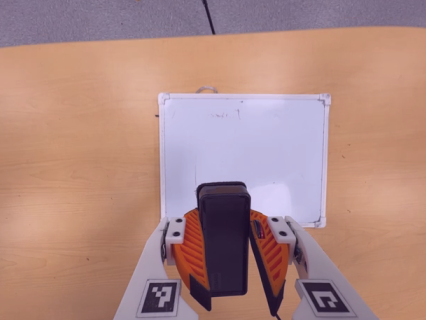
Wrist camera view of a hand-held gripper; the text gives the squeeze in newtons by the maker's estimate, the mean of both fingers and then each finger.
{"total": 10.0, "left": 10.2, "right": 9.8}